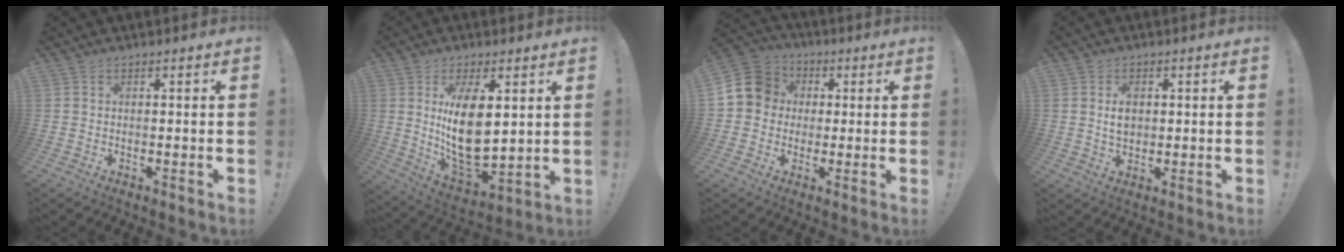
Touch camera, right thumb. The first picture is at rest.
{"total": 15.7, "force": [4.3, 7.8, 12.9], "torque": [-0.242, -0.042, 0.074]}
{"total": 11.3, "force": [1.6, 10.2, 4.5], "torque": [-0.066, 0.010, 0.036]}
{"total": 4.3, "force": [0.8, 3.0, 2.9], "torque": [-0.028, -0.006, 0.010]}